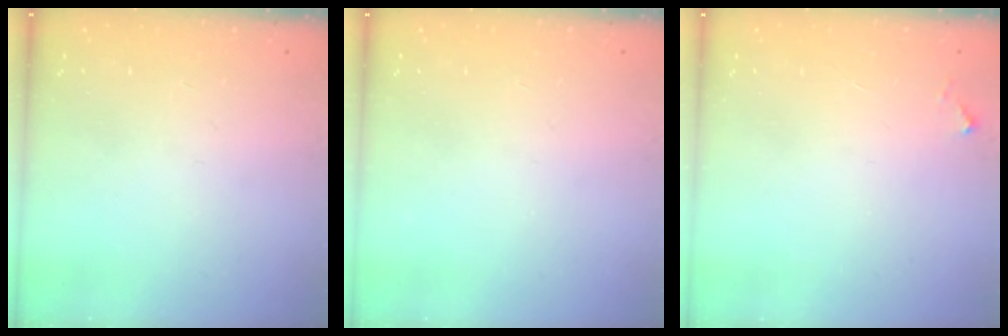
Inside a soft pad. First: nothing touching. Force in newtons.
{"total": 0.0}
{"total": 4.2, "press": 4.2, "slide": 0.1}